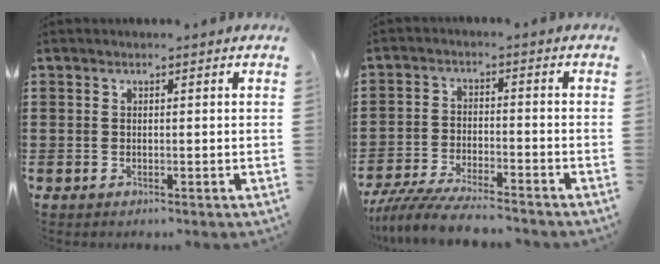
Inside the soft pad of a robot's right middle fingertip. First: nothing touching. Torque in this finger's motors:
{"motor_torque": [0.37, 0.27, 0.60, 0.20]}